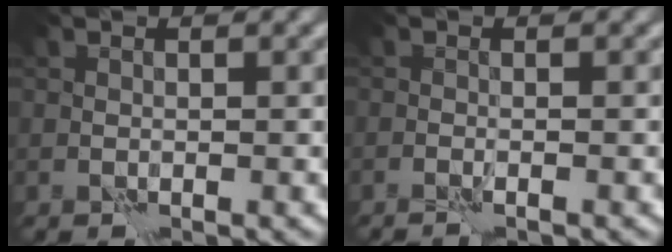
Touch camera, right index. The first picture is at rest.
{"total": 1.0, "force": [-0.8, -0.2, 0.6], "torque": [-0.018, 0.004, -0.016]}